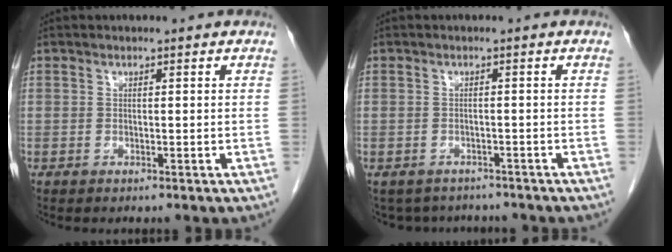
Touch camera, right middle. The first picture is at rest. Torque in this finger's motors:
{"motor_torque": [-0.05, 0.05, -0.12, -0.02]}